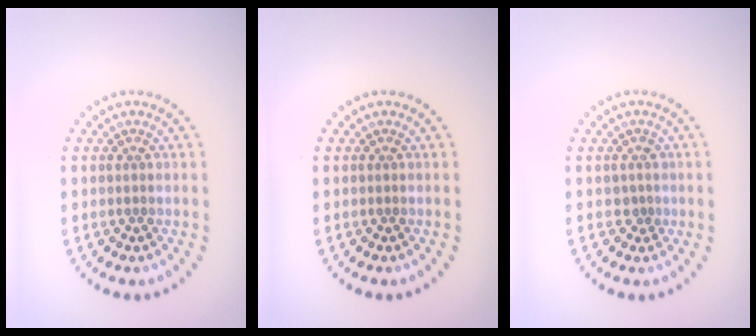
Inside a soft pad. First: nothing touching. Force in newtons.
{"total": 0.0}
{"total": 1.0, "press": 0.8, "slide": 0.6}